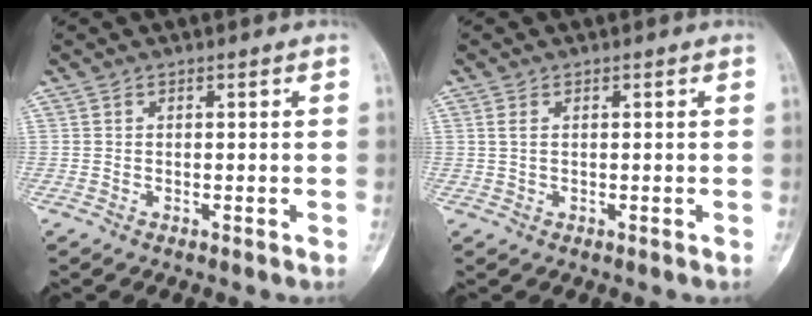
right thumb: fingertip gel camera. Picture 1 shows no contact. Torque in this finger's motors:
{"motor_torque": [-0.59, 0.04, 0.43, -0.02, 0.05]}